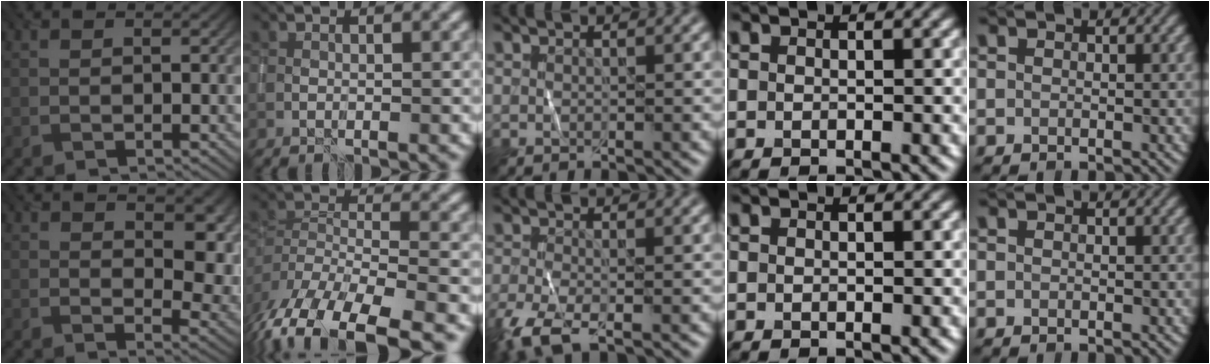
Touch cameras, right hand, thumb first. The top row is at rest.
{"thumb": {"total": 7.2, "force": [2.3, 3.8, 5.7], "torque": [-0.081, -0.008, 0.039]}, "index": {"total": 14.1, "force": [-10.4, 5.6, 7.6], "torque": [-0.150, -0.024, -0.151]}, "middle": {"total": 4.5, "force": [-2.8, 1.5, 3.2], "torque": [-0.074, -0.013, -0.062]}}